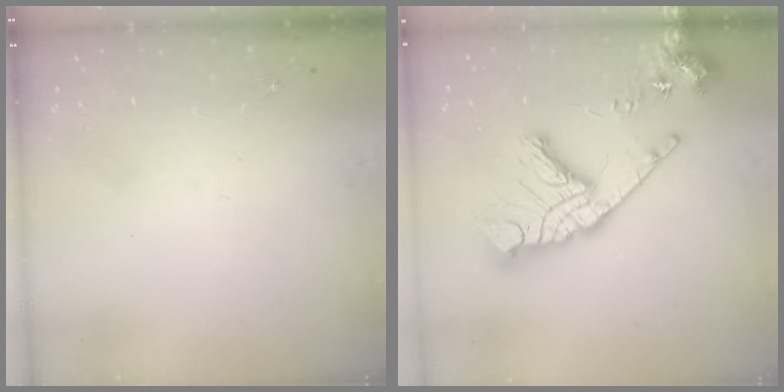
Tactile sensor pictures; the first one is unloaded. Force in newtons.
{"total": 24.0, "press": 23.8, "slide": 3.0}